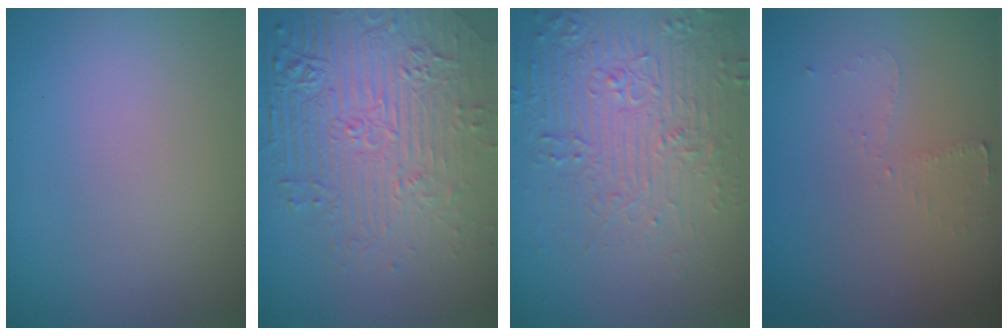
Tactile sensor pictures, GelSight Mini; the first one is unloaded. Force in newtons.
{"total": 8.1, "press": 5.7, "slide": 5.7}
{"total": 5.0, "press": 4.8, "slide": 1.3}
{"total": 1.2, "press": 1.1, "slide": 0.3}